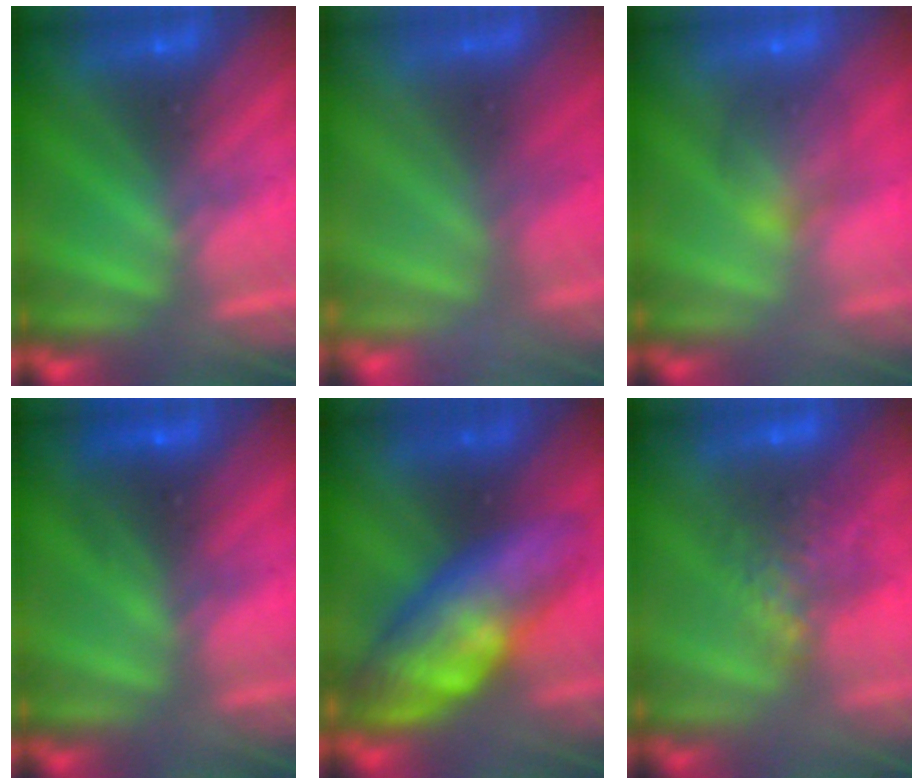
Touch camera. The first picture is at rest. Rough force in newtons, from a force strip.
{"total": 6.9}
{"total": 6.1}
{"total": 2.6}
{"total": 6.6}
{"total": 5.8}